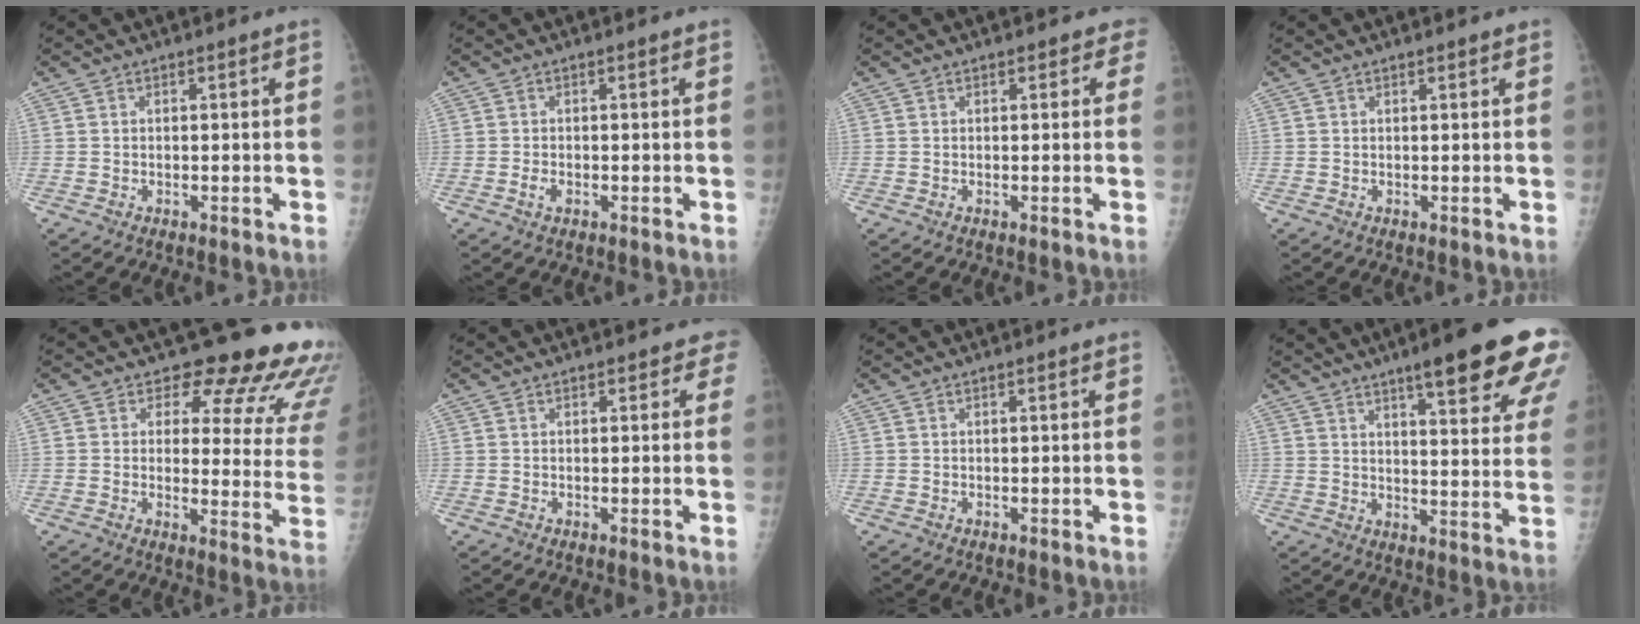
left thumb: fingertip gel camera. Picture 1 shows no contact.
{"total": 1.3, "force": [-0.5, 0.8, 1.0], "torque": [-0.019, 0.000, -0.009]}
{"total": 1.7, "force": [1.1, 1.2, 0.6], "torque": [0.021, 0.000, 0.003]}
{"total": 0.8, "force": [0.6, 0.2, 0.4], "torque": [-0.005, 0.000, 0.007]}
{"total": 17.9, "force": [15.2, 6.7, 6.5], "torque": [-0.023, -0.117, 0.154]}
{"total": 2.1, "force": [1.5, 1.3, 0.7], "torque": [0.021, -0.001, 0.007]}
{"total": 0.0}
{"total": 20.6, "force": [13.1, 3.4, 15.5], "torque": [-0.185, -0.050, 0.168]}